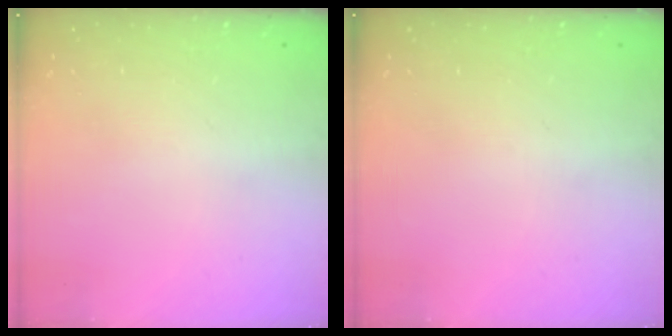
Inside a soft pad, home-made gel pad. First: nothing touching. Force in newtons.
{"total": 0.0}